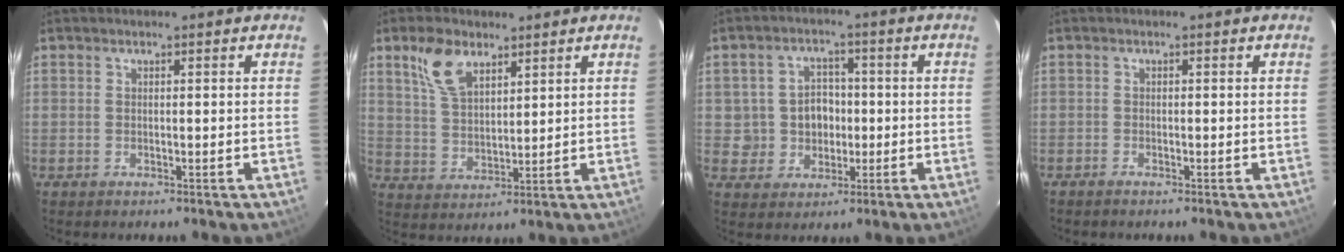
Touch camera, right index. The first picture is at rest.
{"total": 8.6, "force": [5.1, 4.6, 5.2], "torque": [-0.102, 0.016, 0.106]}
{"total": 6.6, "force": [-0.3, 6.3, 1.8], "torque": [-0.037, 0.026, 0.007]}
{"total": 0.7, "force": [-0.7, 0.1, 0.1], "torque": [-0.006, -0.002, -0.014]}